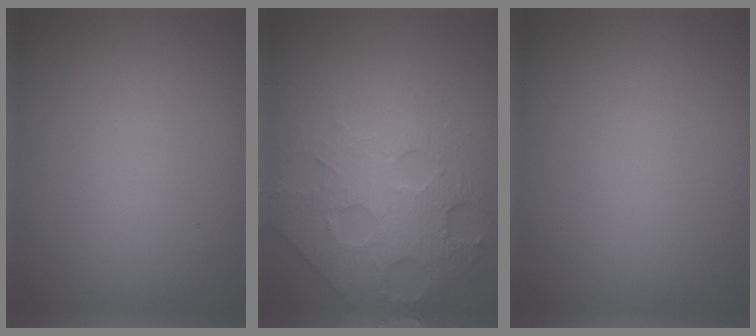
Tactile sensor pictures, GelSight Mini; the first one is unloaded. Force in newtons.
{"total": 8.2, "press": 5.5, "slide": 6.0}
{"total": 0.0}